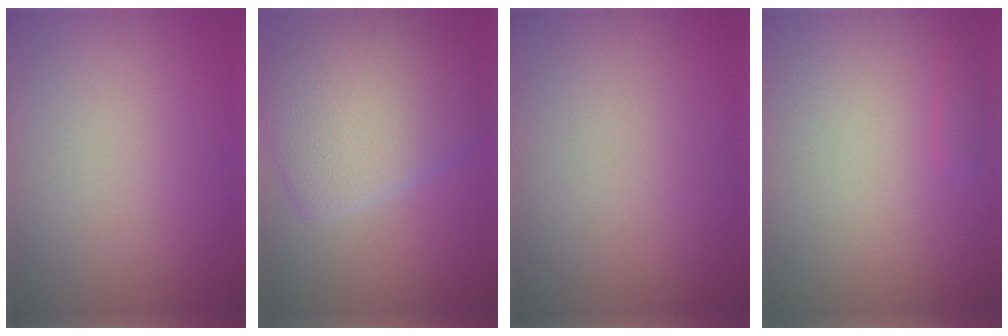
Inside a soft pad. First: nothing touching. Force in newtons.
{"total": 7.7, "press": 7.7, "slide": 0.8}
{"total": 0.0}
{"total": 0.7, "press": 0.7, "slide": 0.0}